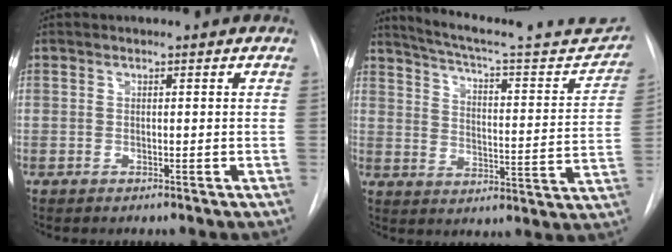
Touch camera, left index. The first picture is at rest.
{"total": 24.3, "force": [22.1, 3.2, 9.5], "torque": [-0.136, -0.055, 0.281]}